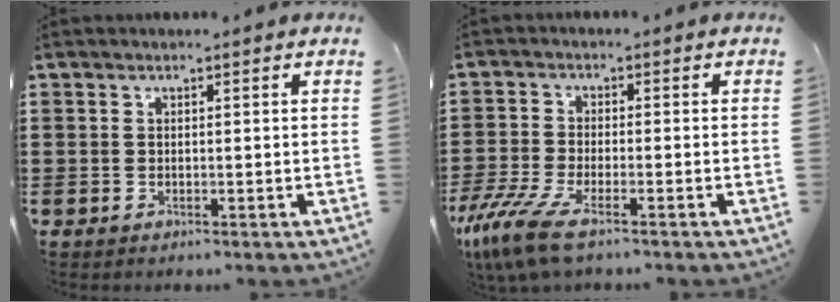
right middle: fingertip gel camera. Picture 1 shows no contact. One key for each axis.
{"total": 7.0, "fx": -4.8, "fy": 1.6, "fz": 4.9, "tx": -0.136, "ty": -0.022, "tz": -0.098}